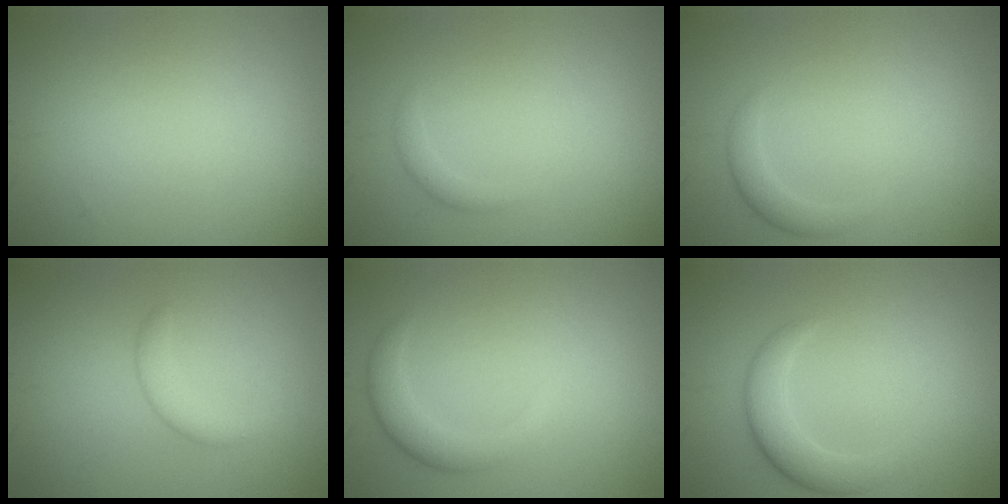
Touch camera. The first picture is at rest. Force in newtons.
{"total": 1.1, "press": 1.1, "slide": 0.1}
{"total": 1.6, "press": 1.6, "slide": 0.1}
{"total": 1.8, "press": 1.8, "slide": 0.1}
{"total": 2.5, "press": 2.5, "slide": 0.1}
{"total": 3.3, "press": 3.3, "slide": 0.1}